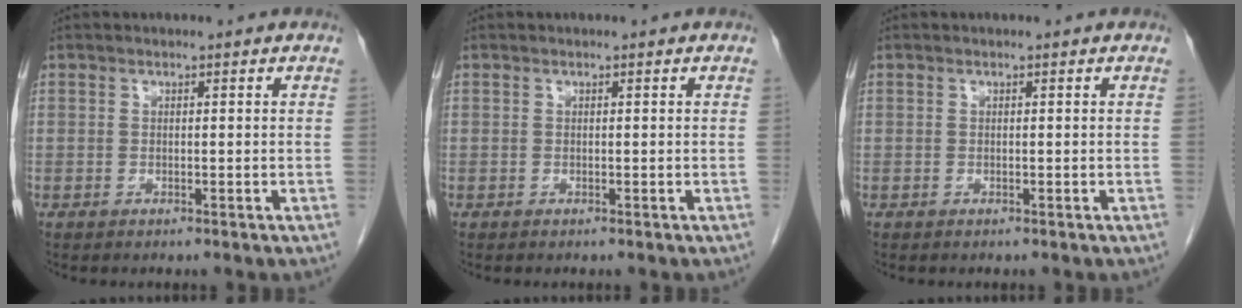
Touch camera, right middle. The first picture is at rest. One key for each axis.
{"total": 0.0}
{"total": 0.0}